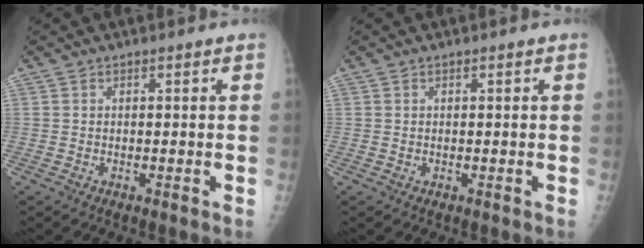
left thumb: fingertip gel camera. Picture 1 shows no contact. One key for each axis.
{"total": 0.0}